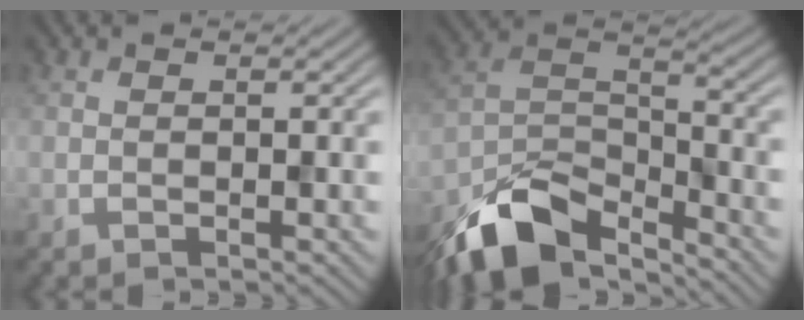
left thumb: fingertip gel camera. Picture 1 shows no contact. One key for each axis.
{"total": 11.7, "fx": -9.0, "fy": 4.4, "fz": 6.1, "tx": -0.120, "ty": -0.007, "tz": -0.183}